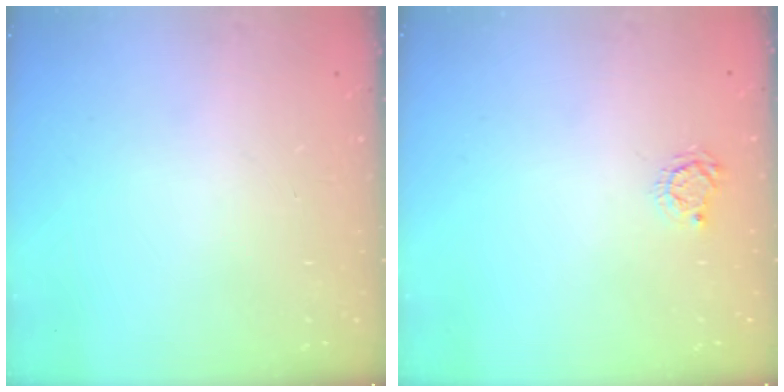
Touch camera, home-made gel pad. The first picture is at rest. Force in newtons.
{"total": 3.4, "press": 3.4, "slide": 0.4}